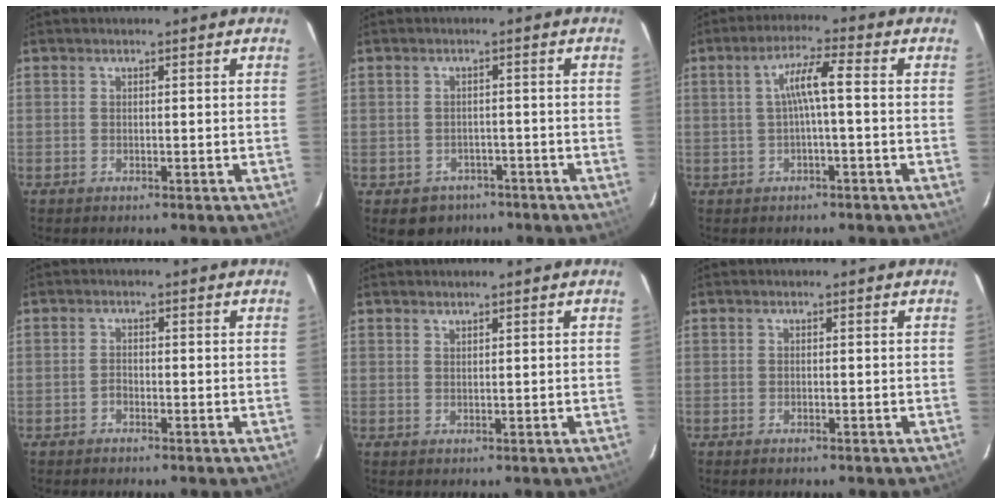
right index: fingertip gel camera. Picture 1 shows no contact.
{"total": 5.3, "force": [-3.1, 4.2, 0.8], "torque": [-0.020, 0.019, -0.035]}
{"total": 5.0, "force": [-0.3, 0.1, 5.0], "torque": [-0.098, 0.009, -0.001]}
{"total": 1.1, "force": [-0.9, 0.6, 0.3], "torque": [-0.005, 0.003, -0.018]}
{"total": 0.8, "force": [0.7, 0.2, 0.1], "torque": [-0.003, 0.001, 0.014]}
{"total": 0.5, "force": [-0.4, 0.2, 0.2], "torque": [-0.005, -0.001, -0.009]}